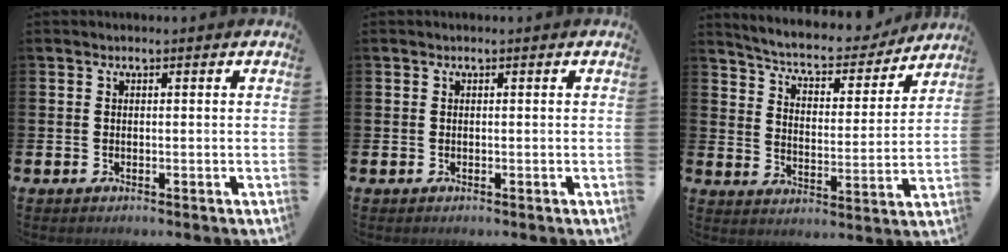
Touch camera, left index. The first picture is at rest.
{"total": 0.0}
{"total": 6.3, "force": [5.9, 1.5, 1.8], "torque": [-0.063, -0.046, 0.096]}